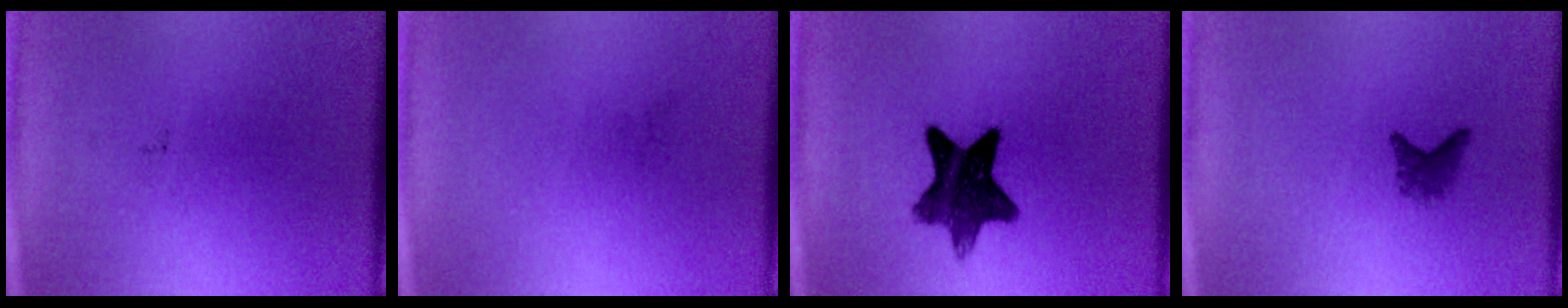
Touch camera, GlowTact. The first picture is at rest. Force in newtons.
{"total": 0.0}
{"total": 10.9}
{"total": 1.7}